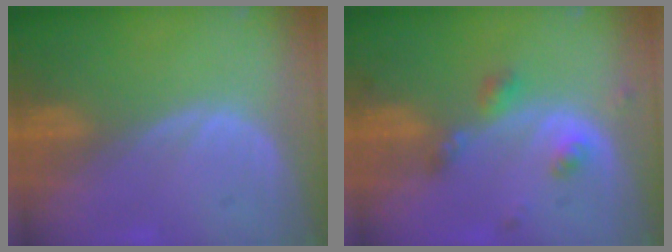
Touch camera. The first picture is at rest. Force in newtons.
{"total": 4.2, "press": 4.1, "slide": 1.1}